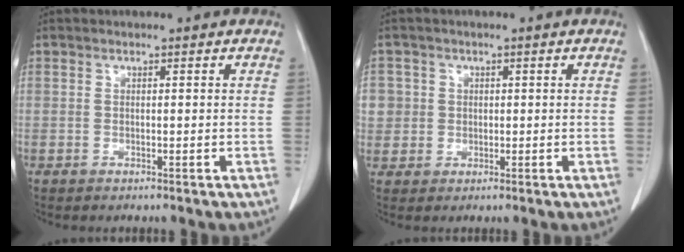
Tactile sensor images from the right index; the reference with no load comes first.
{"total": 4.0, "force": [0.6, 3.9, 0.1], "torque": [0.009, 0.008, 0.014]}